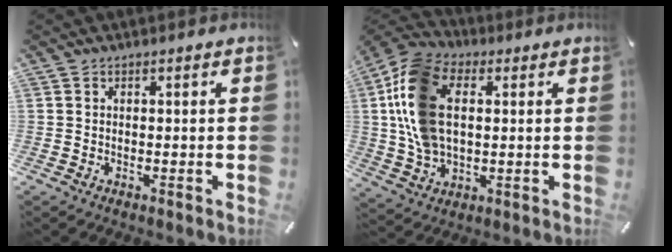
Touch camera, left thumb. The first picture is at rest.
{"total": 16.0, "force": [2.4, 11.0, 11.3], "torque": [-0.266, 0.012, 0.043]}